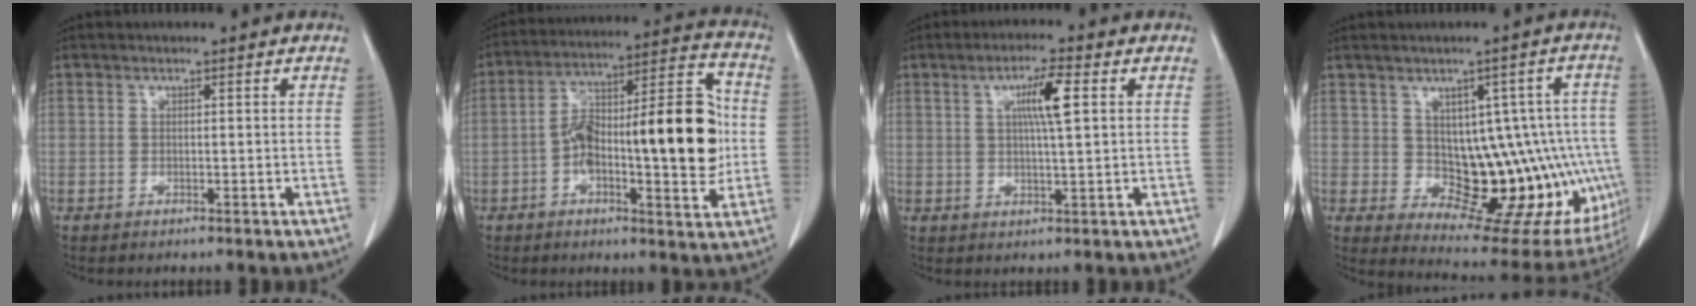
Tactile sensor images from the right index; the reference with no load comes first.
{"total": 20.4, "force": [-1.1, 5.4, 19.7], "torque": [-0.314, 0.033, -0.016]}
{"total": 5.9, "force": [1.7, 0.2, 5.7], "torque": [-0.100, 0.001, 0.027]}
{"total": 16.1, "force": [-1.1, 8.1, 13.9], "torque": [-0.131, 0.026, 0.009]}